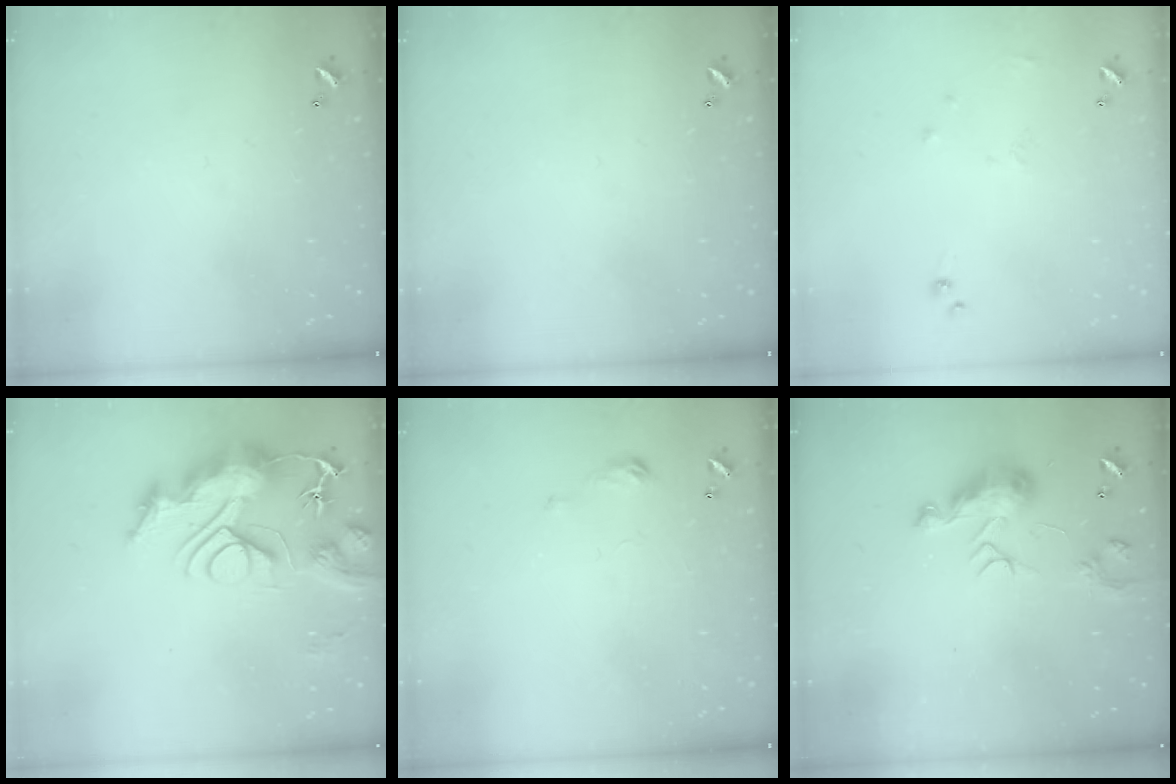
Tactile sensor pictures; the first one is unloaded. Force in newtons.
{"total": 0.0}
{"total": 6.2, "press": 6.2, "slide": 0.9}
{"total": 13.2, "press": 13.1, "slide": 1.3}
{"total": 4.3, "press": 4.2, "slide": 0.5}
{"total": 8.3, "press": 8.3, "slide": 0.1}